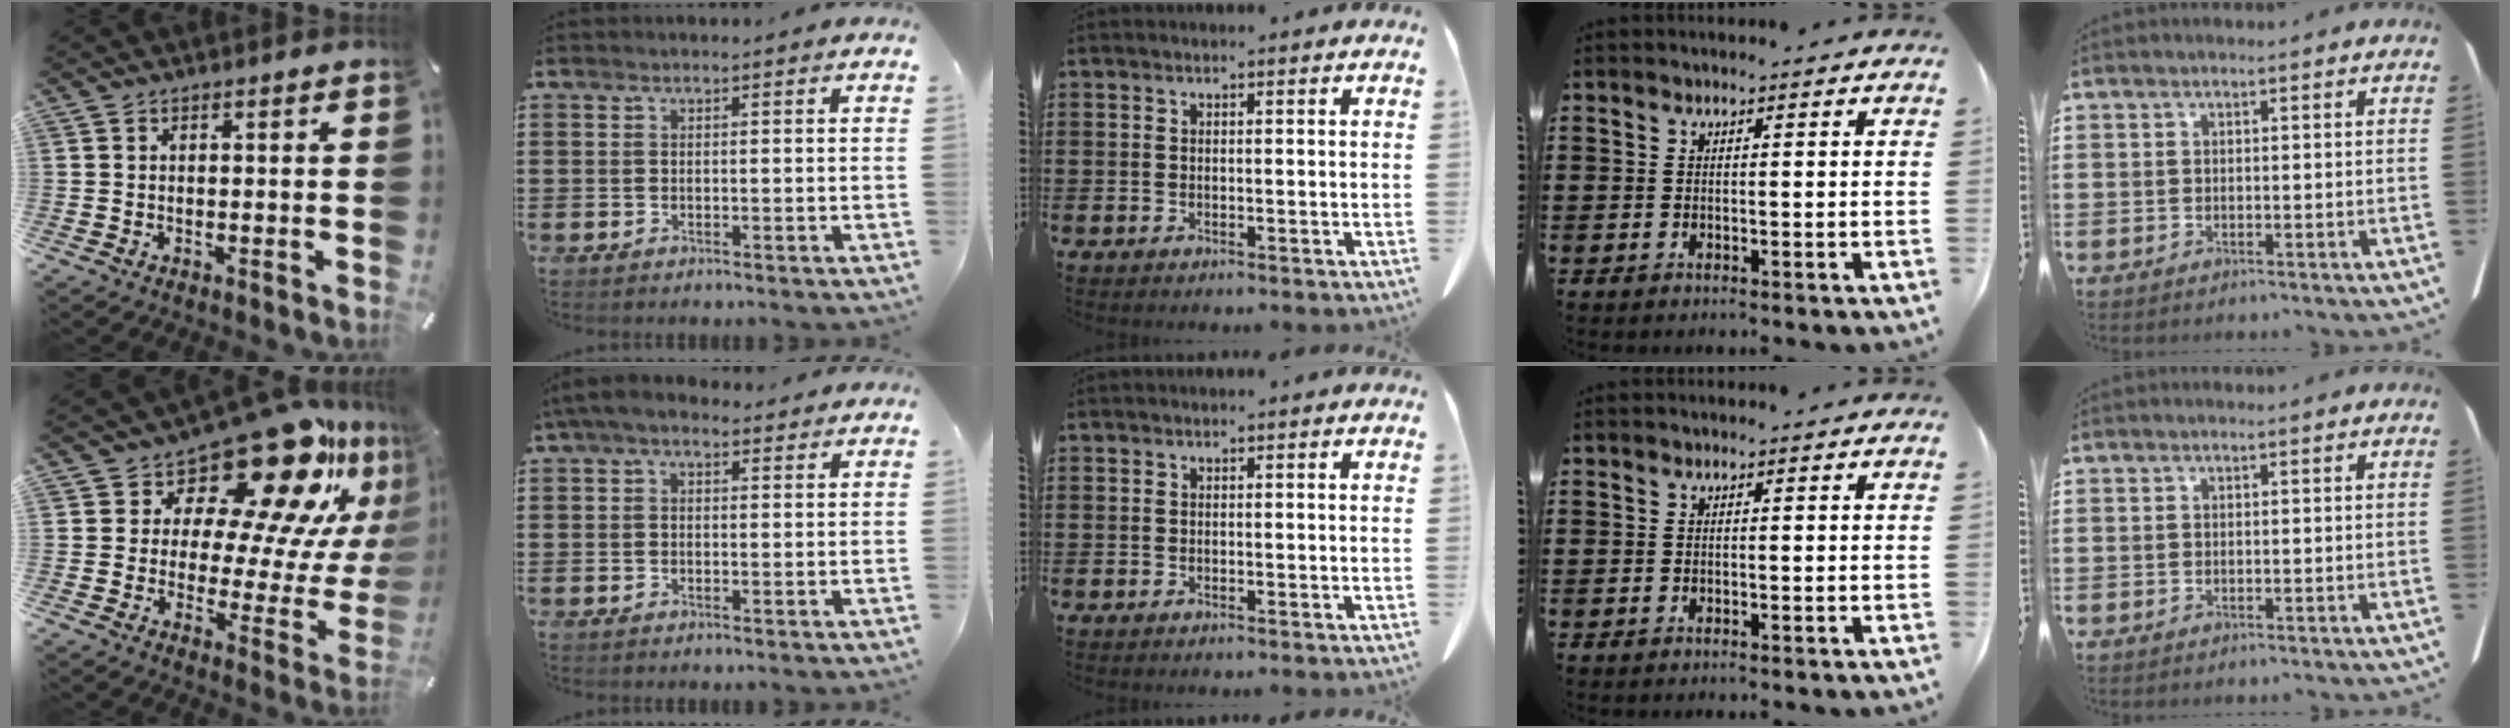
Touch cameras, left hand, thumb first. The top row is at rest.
{"thumb": {"total": 21.1, "force": [15.7, 8.2, 11.4], "torque": [-0.154, -0.139, 0.256]}, "index": {"total": 3.2, "force": [1.8, 1.5, 2.2], "torque": [-0.048, 0.005, 0.033]}}